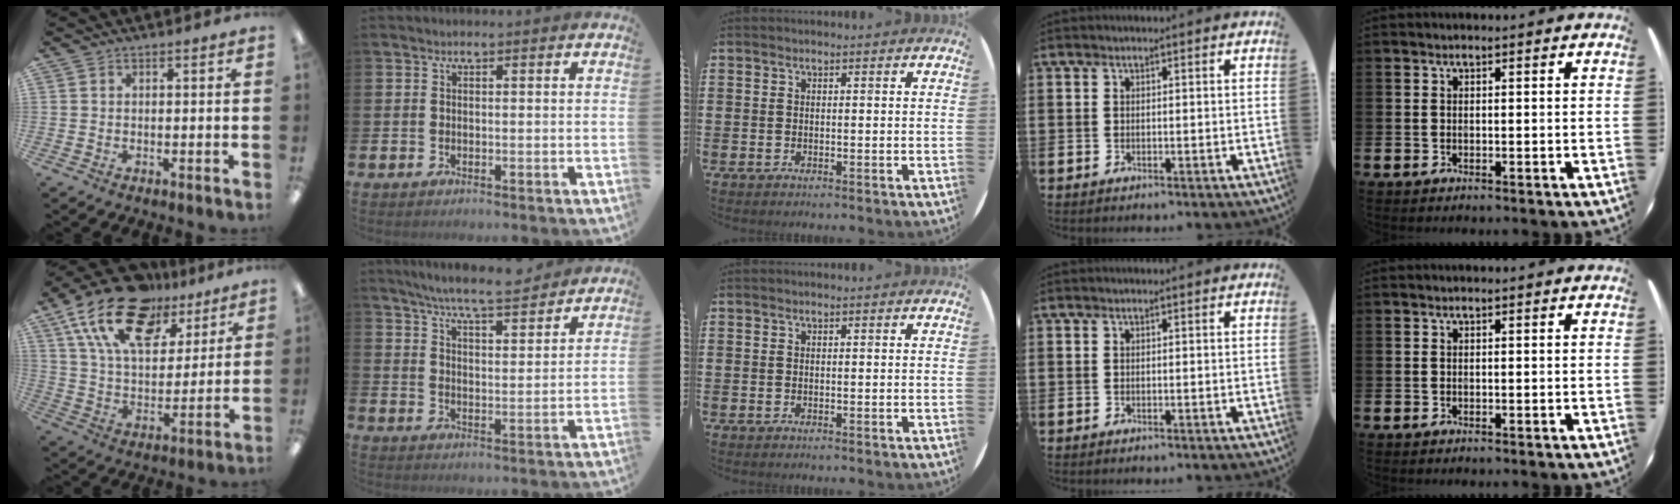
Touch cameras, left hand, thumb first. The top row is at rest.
{"thumb": {"total": 21.7, "force": [13.7, 11.2, 12.4], "torque": [-0.228, -0.063, 0.247]}, "index": {"total": 7.1, "force": [6.7, 0.1, 2.2], "torque": [-0.062, -0.039, 0.117]}}